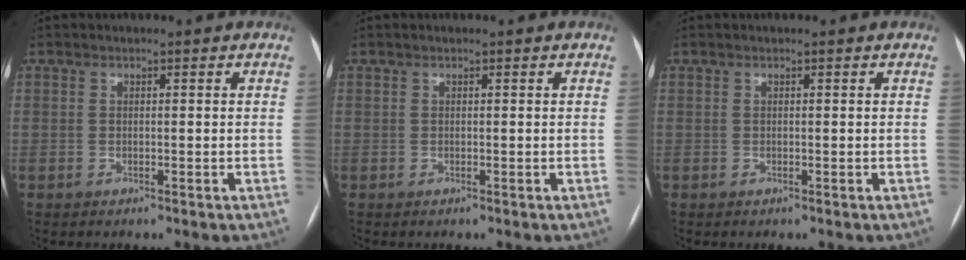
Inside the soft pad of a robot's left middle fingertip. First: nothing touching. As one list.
[{"total": 0.0}, {"total": 0.0}]